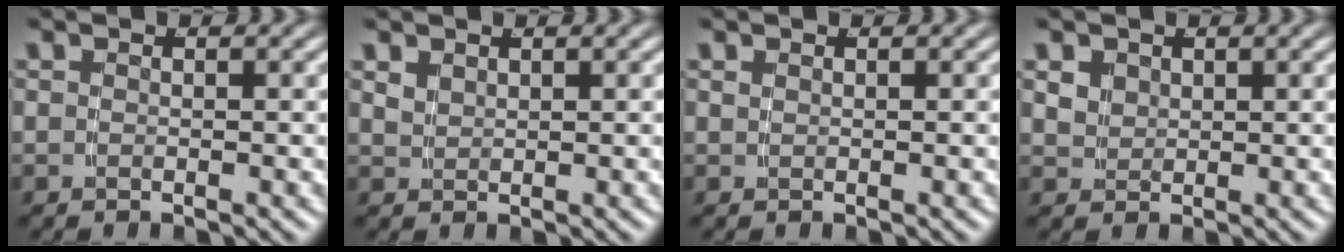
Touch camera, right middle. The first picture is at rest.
{"total": 1.1, "force": [1.0, -0.1, 0.2], "torque": [-0.001, -0.001, 0.031]}
{"total": 0.6, "force": [0.3, -0.6, 0.0], "torque": [0.005, -0.002, 0.011]}
{"total": 1.5, "force": [1.0, 1.0, 0.6], "torque": [-0.016, -0.010, 0.032]}